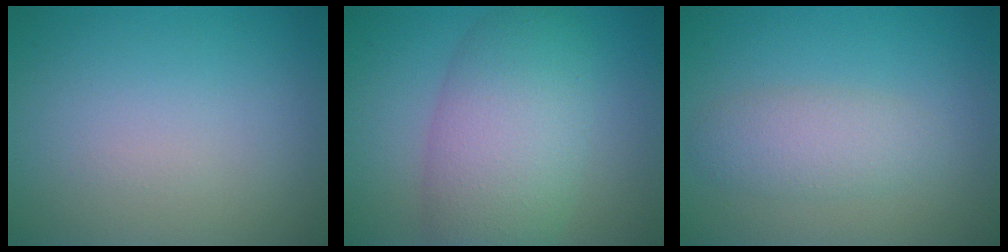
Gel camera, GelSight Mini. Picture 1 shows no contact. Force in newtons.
{"total": 7.8, "press": 7.8, "slide": 0.4}
{"total": 2.9, "press": 2.9, "slide": 0.2}